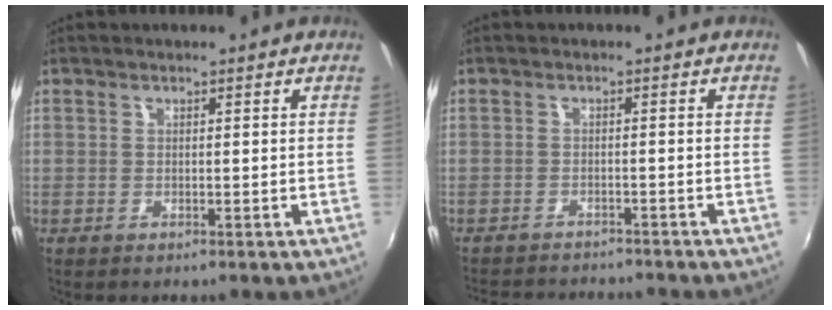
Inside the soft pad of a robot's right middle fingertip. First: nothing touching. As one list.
[{"total": 9.1, "force": [-8.5, 1.9, 2.8], "torque": [-0.073, -0.011, -0.125]}]